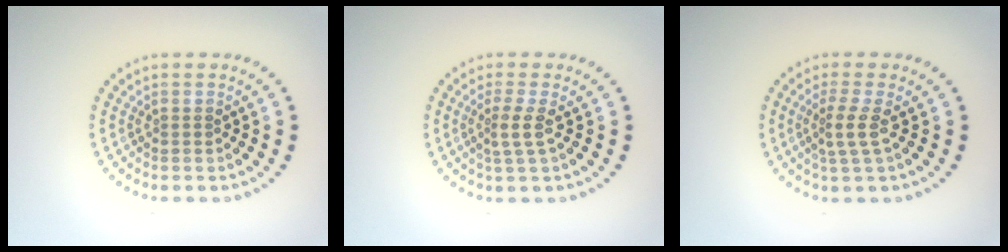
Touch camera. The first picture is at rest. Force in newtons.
{"total": 1.8, "press": 1.2, "slide": 1.4}
{"total": 2.2, "press": 1.5, "slide": 1.5}